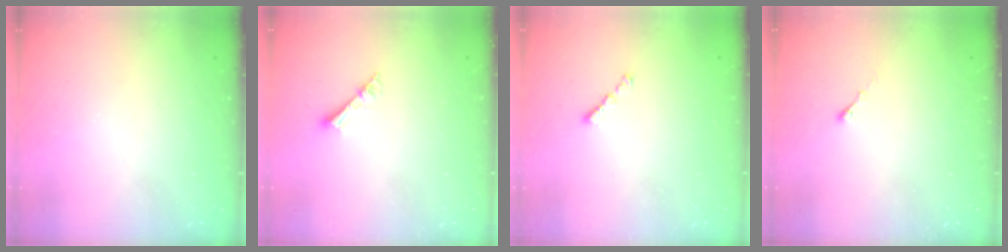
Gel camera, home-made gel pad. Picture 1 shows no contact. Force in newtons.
{"total": 3.0, "press": 3.0, "slide": 0.3}
{"total": 1.1, "press": 1.0, "slide": 0.4}
{"total": 0.0}